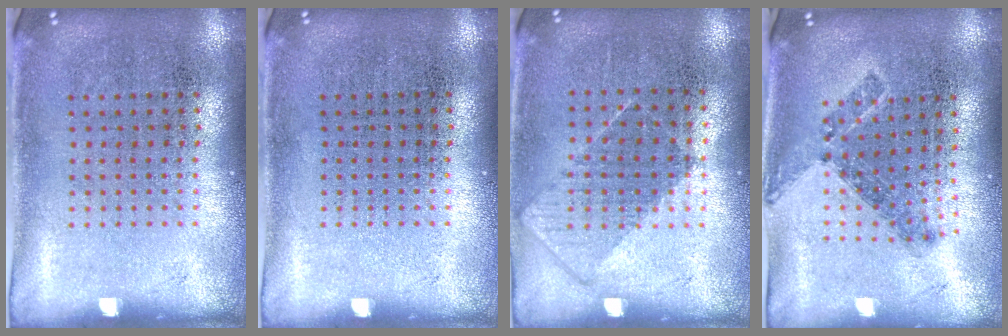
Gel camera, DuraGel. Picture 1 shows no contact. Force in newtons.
{"total": 0.0}
{"total": 0.9, "press": 0.7, "slide": 0.5}
{"total": 0.8, "press": 0.7, "slide": 0.4}